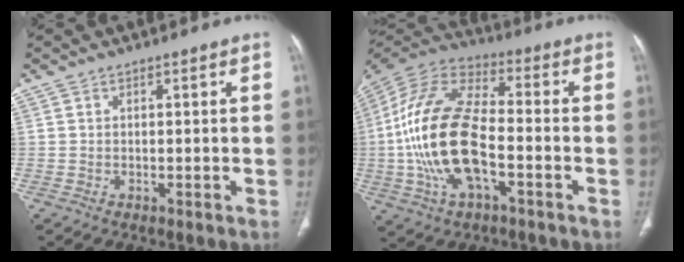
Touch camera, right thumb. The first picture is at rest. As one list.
[{"total": 21.4, "force": [-3.8, 10.4, 18.4], "torque": [-0.385, 0.028, -0.070]}]